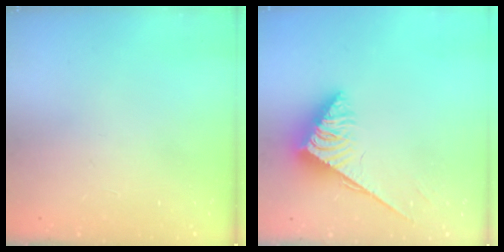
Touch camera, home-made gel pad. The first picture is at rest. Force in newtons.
{"total": 3.8, "press": 3.8, "slide": 0.6}